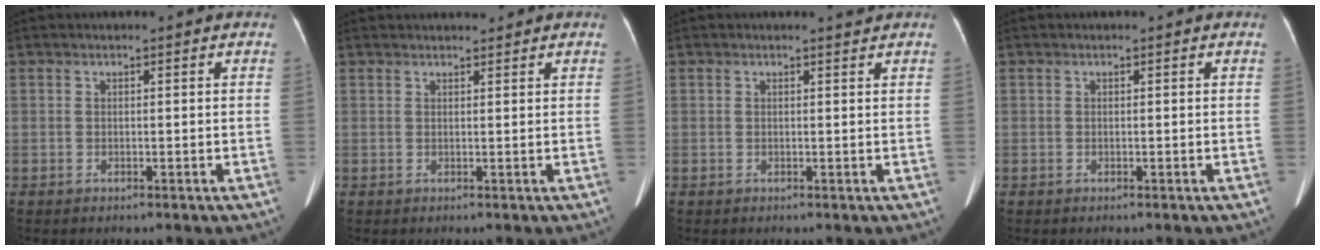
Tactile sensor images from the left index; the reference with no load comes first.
{"total": 3.2, "force": [3.1, 0.4, 0.9], "torque": [-0.008, 0.019, 0.045]}
{"total": 0.9, "force": [0.8, -0.4, 0.0], "torque": [-0.009, -0.009, 0.014]}
{"total": 0.0}